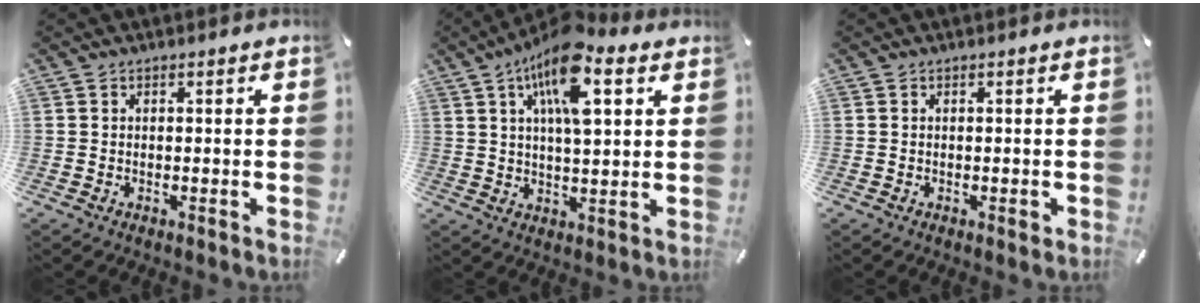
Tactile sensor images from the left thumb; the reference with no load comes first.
{"total": 13.9, "force": [7.0, 5.4, 10.8], "torque": [-0.184, -0.012, 0.119]}
{"total": 1.0, "force": [-0.3, 0.3, 0.9], "torque": [-0.015, -0.002, -0.005]}